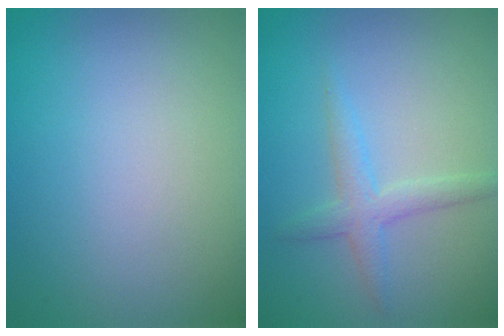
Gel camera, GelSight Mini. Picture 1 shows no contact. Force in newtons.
{"total": 2.4, "press": 2.4, "slide": 0.1}